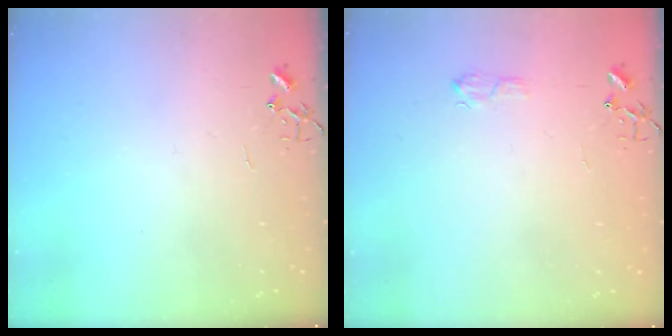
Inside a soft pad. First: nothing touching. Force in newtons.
{"total": 5.5, "press": 5.5, "slide": 0.8}